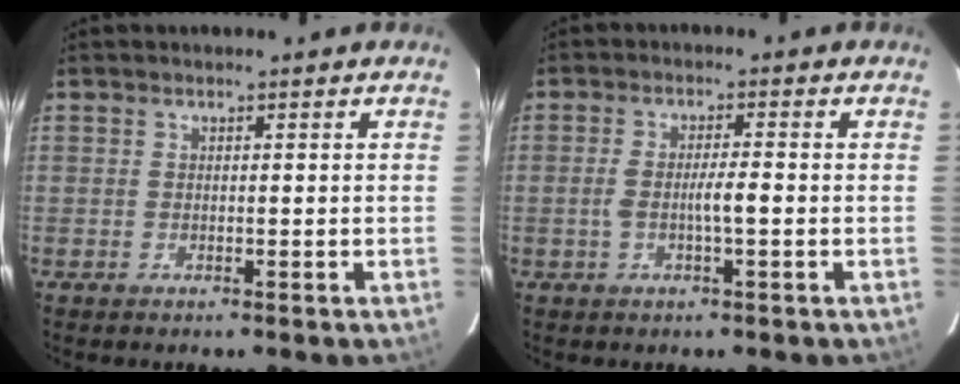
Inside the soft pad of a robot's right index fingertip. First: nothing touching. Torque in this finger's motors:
{"motor_torque": [0.67, -0.10, 0.17, 0.08]}